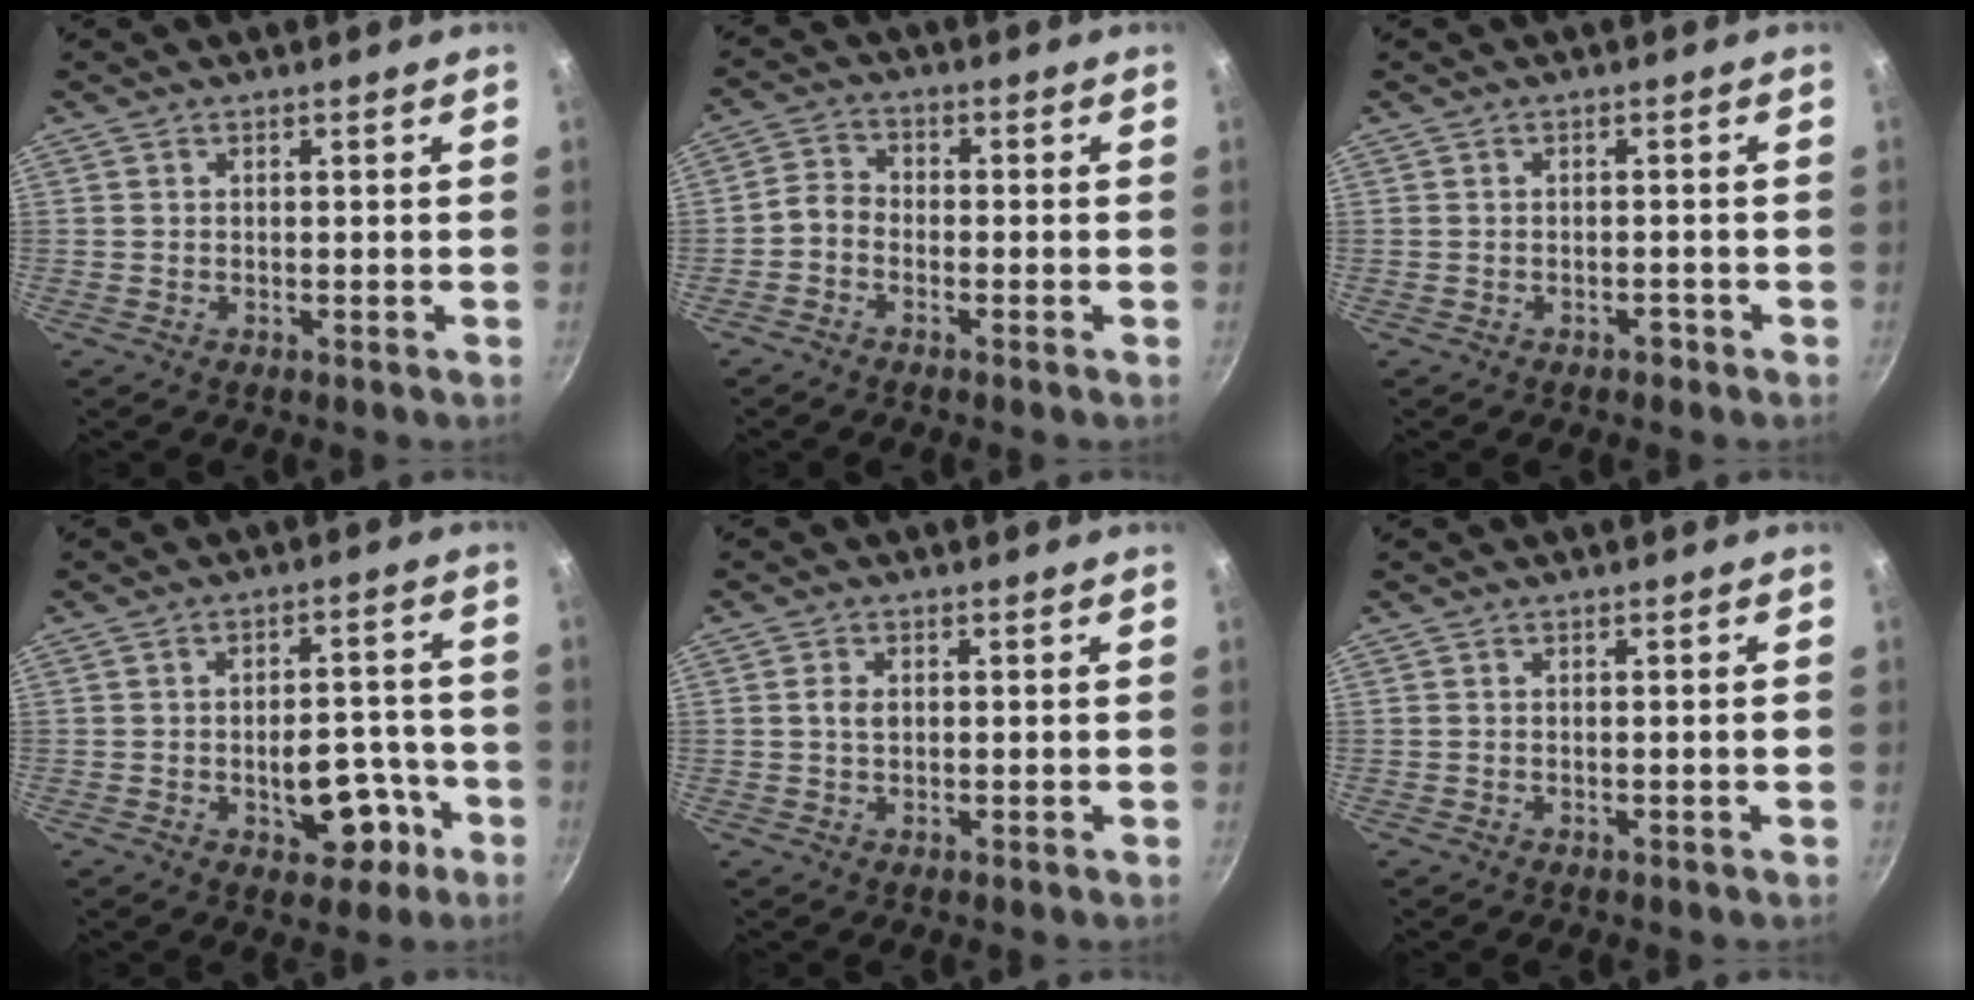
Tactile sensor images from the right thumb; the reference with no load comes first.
{"total": 3.3, "force": [-1.8, 2.3, 1.5], "torque": [-0.028, 0.030, -0.047]}
{"total": 1.2, "force": [-0.9, 0.7, 0.4], "torque": [0.003, 0.017, -0.005]}
{"total": 10.1, "force": [-3.8, 5.9, 7.3], "torque": [-0.059, 0.032, -0.042]}
{"total": 2.3, "force": [0.2, 1.6, 1.6], "torque": [-0.023, 0.003, 0.002]}
{"total": 0.8, "force": [-0.1, 0.0, 0.7], "torque": [-0.011, 0.002, -0.001]}